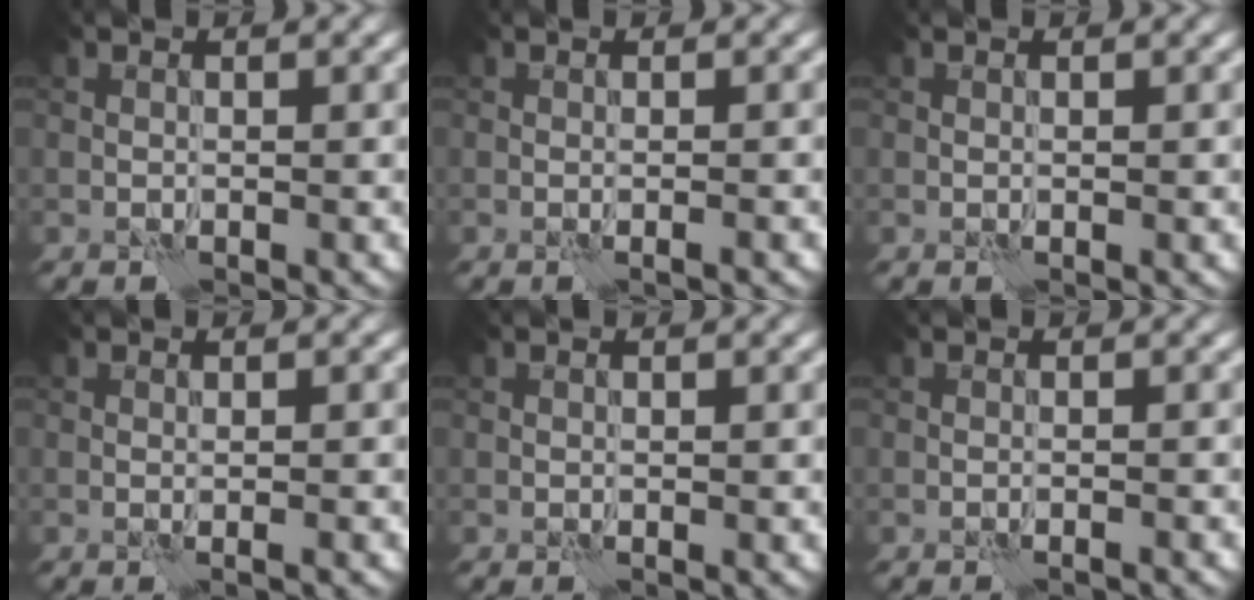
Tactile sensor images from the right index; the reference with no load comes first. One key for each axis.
{"total": 1.3, "fx": -0.2, "fy": 0.3, "fz": 1.3, "tx": -0.015, "ty": -0.002, "tz": -0.010}
{"total": 0.0}
{"total": 1.6, "fx": 0.0, "fy": 0.3, "fz": 1.5, "tx": -0.022, "ty": 0.001, "tz": -0.006}
{"total": 0.0}
{"total": 0.8, "fx": -0.5, "fy": 0.1, "fz": 0.7, "tx": -0.008, "ty": 0.001, "tz": -0.015}